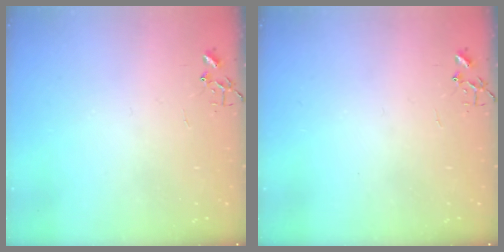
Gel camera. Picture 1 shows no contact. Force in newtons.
{"total": 0.0}